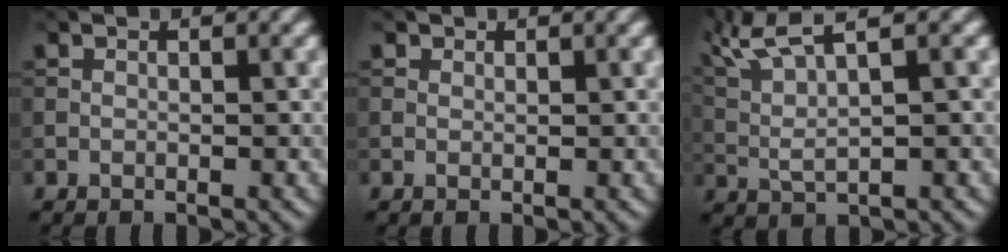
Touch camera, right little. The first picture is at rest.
{"total": 0.8, "force": [0.0, -0.4, -0.6], "torque": [0.000, 0.003, 0.022]}
{"total": 5.7, "force": [3.8, 0.7, 4.2], "torque": [-0.103, 0.021, 0.085]}